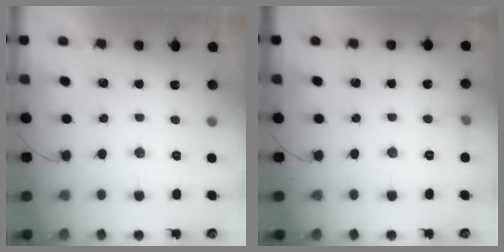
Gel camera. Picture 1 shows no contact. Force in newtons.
{"total": 4.3, "press": 3.9, "slide": 1.7}